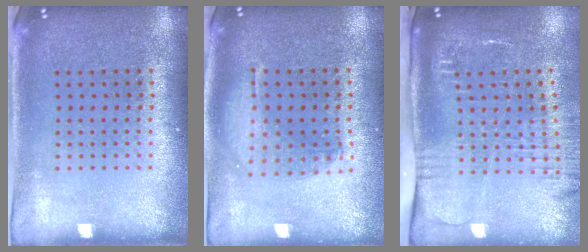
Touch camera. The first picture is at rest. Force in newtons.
{"total": 1.3, "press": 1.3, "slide": 0.4}
{"total": 2.7, "press": 2.0, "slide": 1.8}